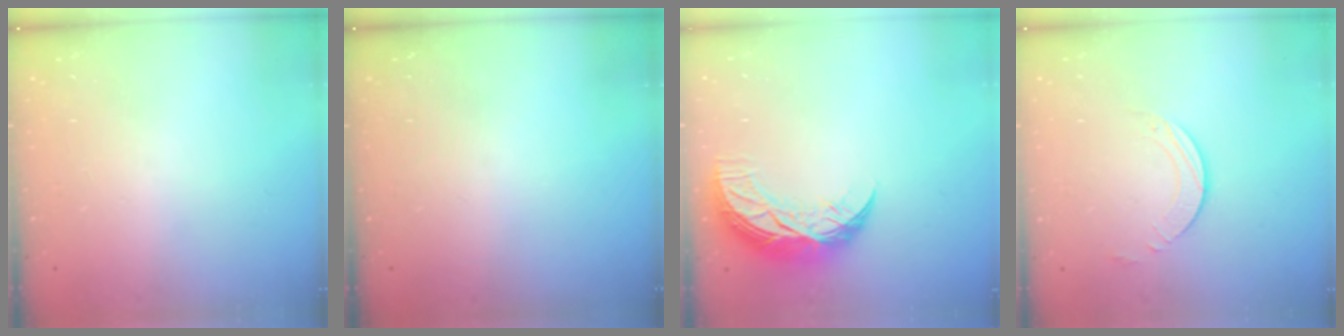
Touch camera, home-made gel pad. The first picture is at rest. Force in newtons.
{"total": 0.0}
{"total": 11.2, "press": 11.1, "slide": 0.9}
{"total": 2.3, "press": 2.3, "slide": 0.2}